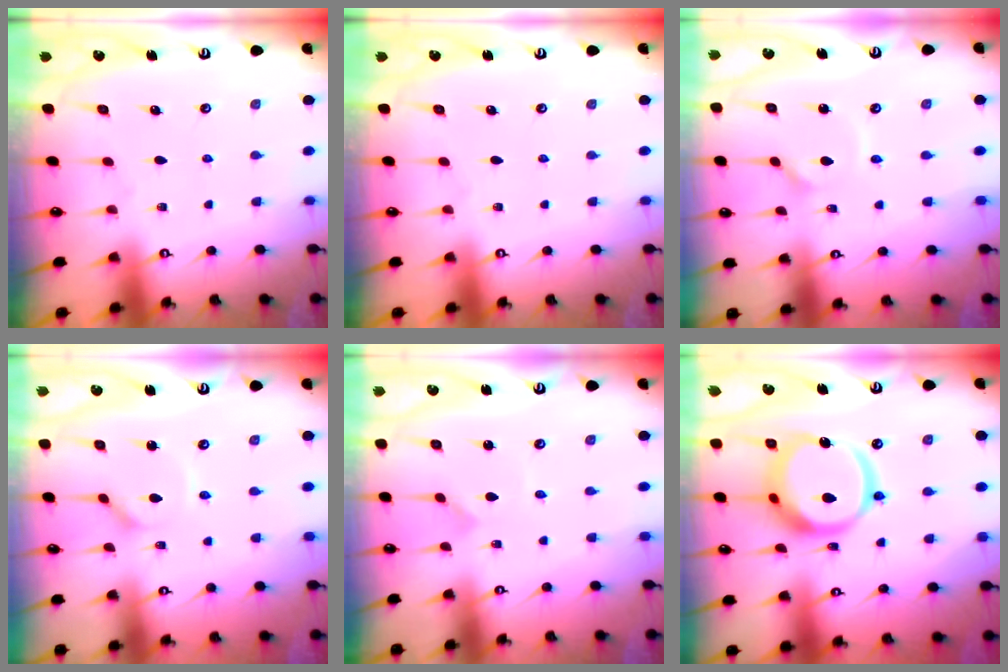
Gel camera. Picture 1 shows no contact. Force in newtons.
{"total": 0.0}
{"total": 2.1, "press": 2.1, "slide": 0.6}
{"total": 3.0, "press": 2.9, "slide": 0.4}
{"total": 0.0}
{"total": 16.8, "press": 16.6, "slide": 2.3}